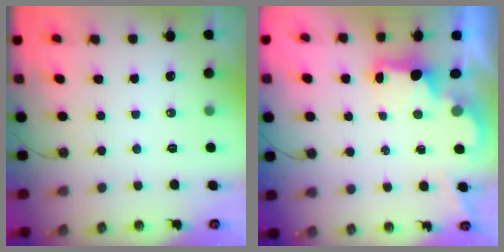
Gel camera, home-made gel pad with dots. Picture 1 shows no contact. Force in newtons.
{"total": 2.1, "press": 1.9, "slide": 0.8}